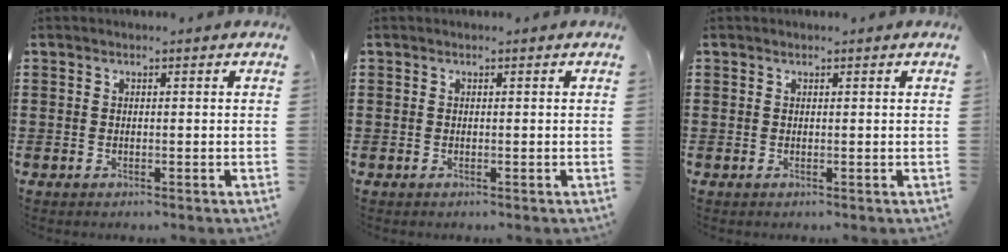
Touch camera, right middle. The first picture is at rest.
{"total": 0.0}
{"total": 0.0}